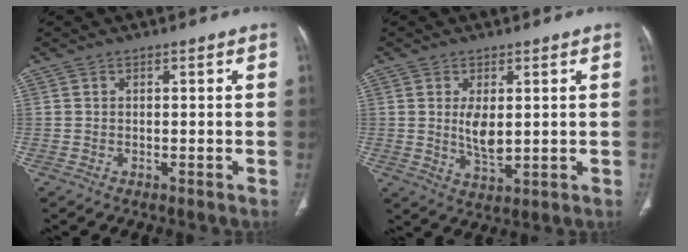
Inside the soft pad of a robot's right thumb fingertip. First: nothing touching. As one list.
[{"total": 5.5, "force": [0.8, 2.6, 4.7], "torque": [-0.082, -0.015, 0.022]}]